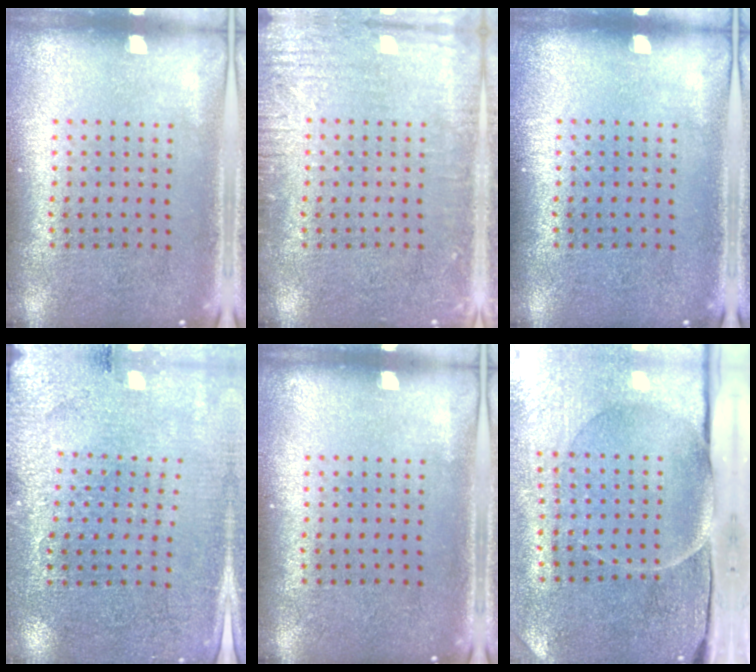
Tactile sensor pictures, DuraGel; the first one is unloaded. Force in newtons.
{"total": 2.8, "press": 2.8, "slide": 0.4}
{"total": 0.0}
{"total": 2.8, "press": 2.8, "slide": 0.5}
{"total": 0.0}
{"total": 4.8, "press": 3.9, "slide": 2.8}